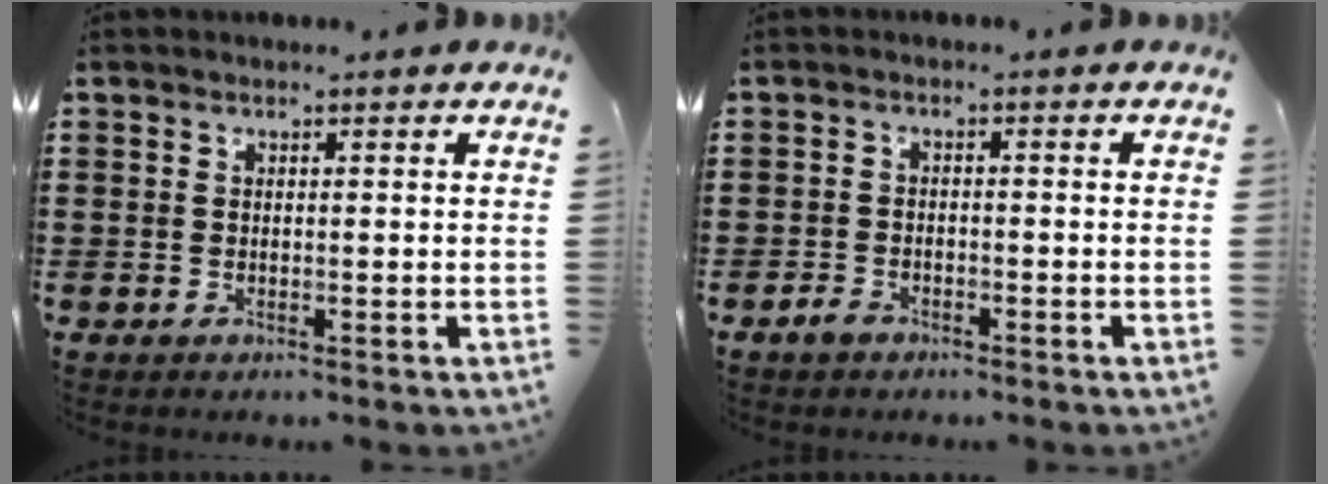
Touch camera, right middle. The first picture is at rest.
{"total": 2.2, "force": [-1.6, 1.1, 0.8], "torque": [-0.018, 0.003, -0.034]}